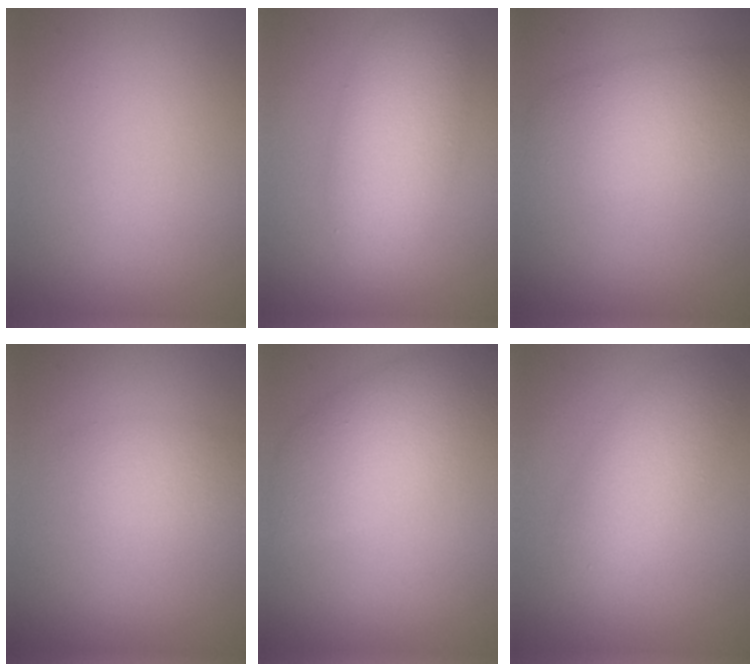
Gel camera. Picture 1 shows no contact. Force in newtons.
{"total": 4.9, "press": 4.9, "slide": 0.4}
{"total": 4.5, "press": 4.5, "slide": 0.2}
{"total": 1.9, "press": 1.9, "slide": 0.1}
{"total": 5.1, "press": 5.1, "slide": 0.2}
{"total": 3.9, "press": 3.9, "slide": 0.1}